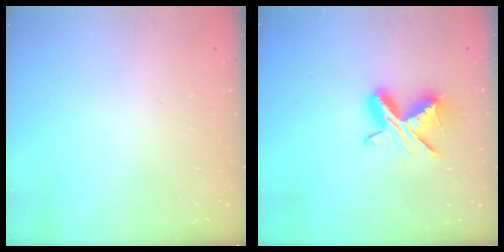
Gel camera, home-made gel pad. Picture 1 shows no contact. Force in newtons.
{"total": 8.7, "press": 8.7, "slide": 0.2}